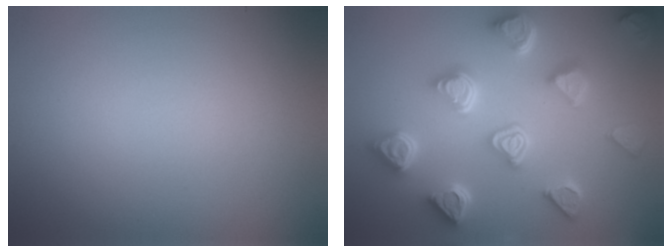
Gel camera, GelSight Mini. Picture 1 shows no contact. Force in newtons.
{"total": 6.9, "press": 5.7, "slide": 3.9}